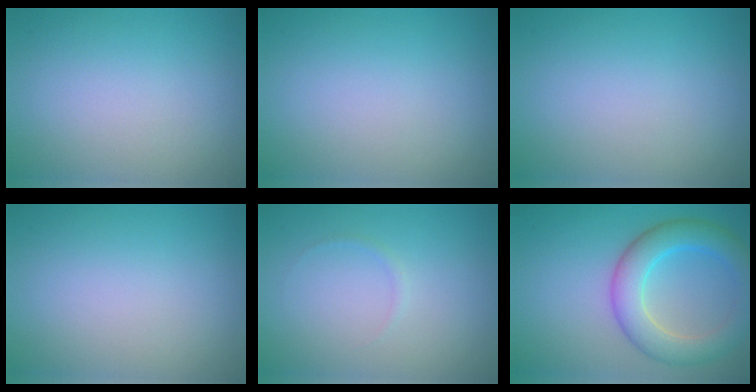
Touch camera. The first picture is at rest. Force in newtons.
{"total": 0.0}
{"total": 0.0}
{"total": 0.0}
{"total": 1.2, "press": 1.2, "slide": 0.2}
{"total": 5.9, "press": 5.9, "slide": 0.2}